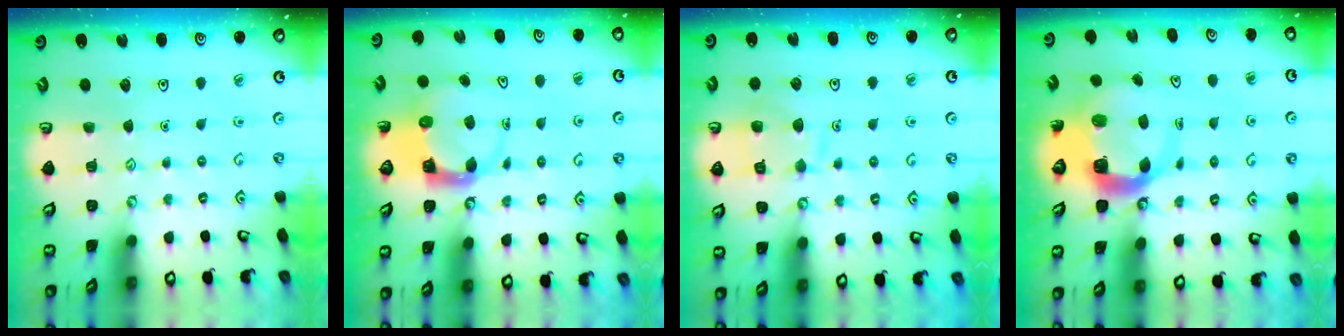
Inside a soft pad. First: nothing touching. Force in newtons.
{"total": 3.8, "press": 3.8, "slide": 0.5}
{"total": 9.7, "press": 9.7, "slide": 0.9}
{"total": 7.8, "press": 7.7, "slide": 1.1}